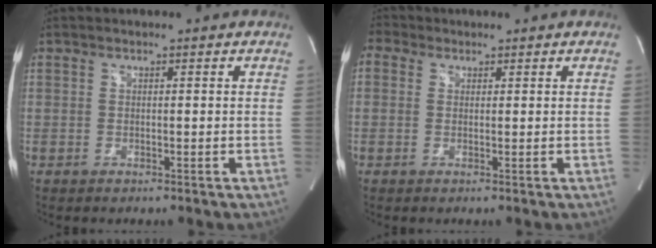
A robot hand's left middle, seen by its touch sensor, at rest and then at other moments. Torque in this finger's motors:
{"motor_torque": [1.11, -0.81, 1.05, 0.21]}